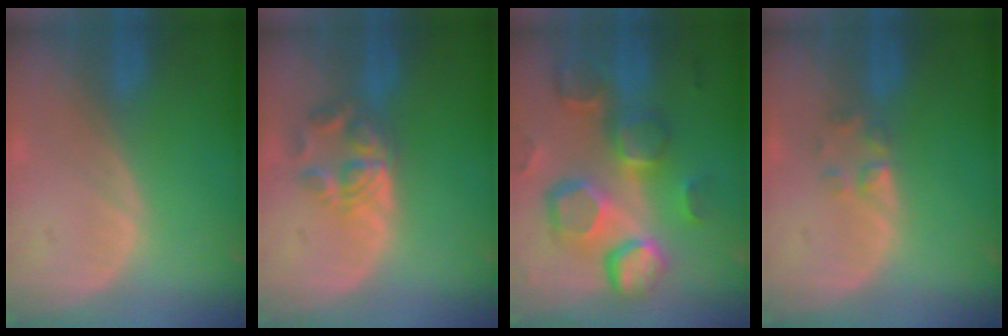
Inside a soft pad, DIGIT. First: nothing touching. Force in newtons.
{"total": 5.8, "press": 4.7, "slide": 3.4}
{"total": 13.0, "press": 11.4, "slide": 6.3}
{"total": 2.0, "press": 2.0, "slide": 0.2}